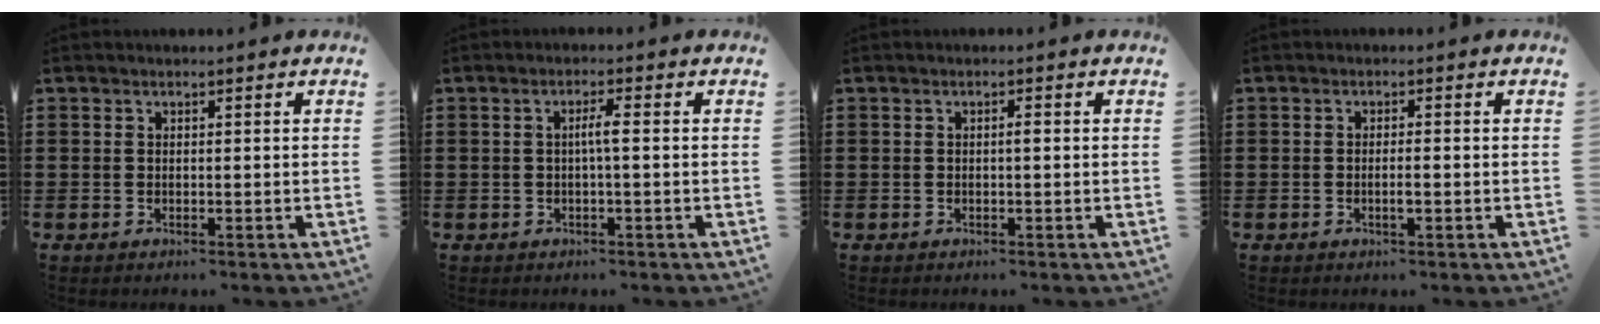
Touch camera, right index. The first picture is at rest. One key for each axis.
{"total": 2.3, "fx": -0.2, "fy": 0.0, "fz": 2.3, "tx": -0.043, "ty": 0.000, "tz": -0.007}
{"total": 0.5, "fx": -0.1, "fy": 0.0, "fz": 0.5, "tx": -0.010, "ty": -0.003, "tz": -0.002}
{"total": 1.8, "fx": -0.6, "fy": 0.2, "fz": 1.7, "tx": -0.030, "ty": -0.001, "tz": -0.010}